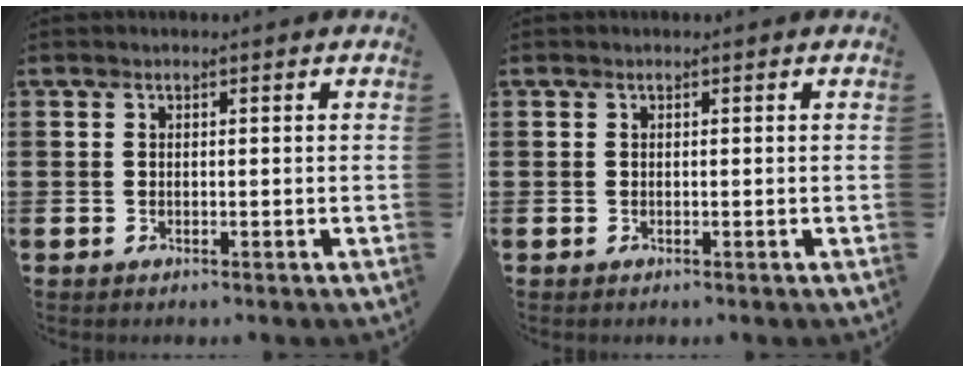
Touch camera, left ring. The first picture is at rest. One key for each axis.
{"total": 0.0}